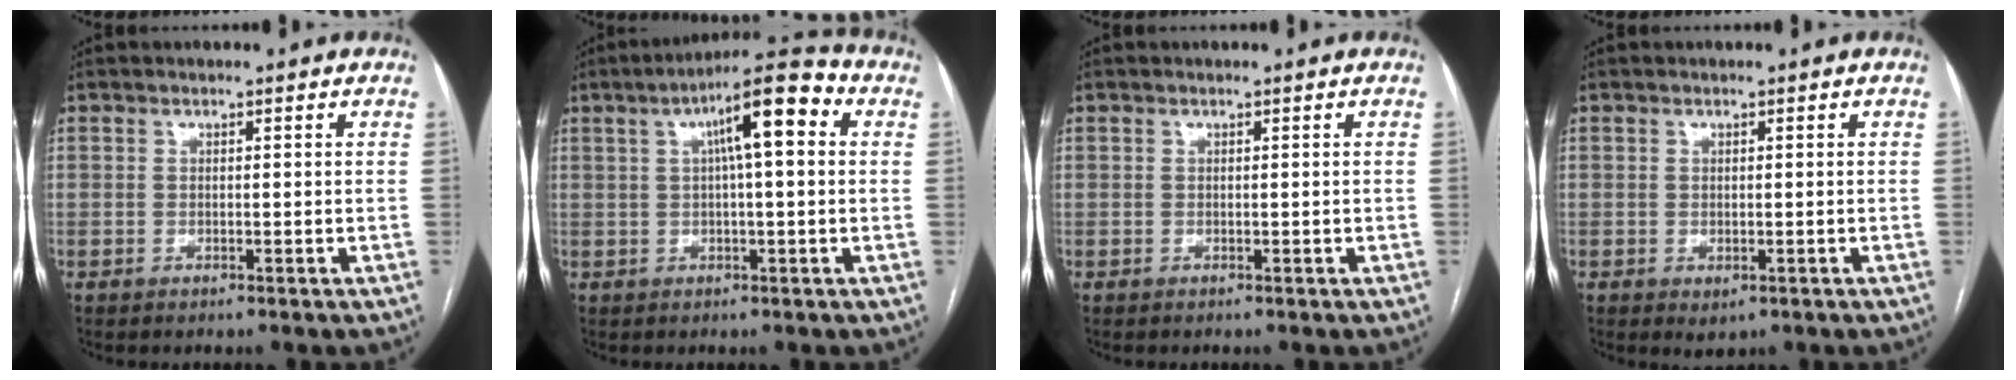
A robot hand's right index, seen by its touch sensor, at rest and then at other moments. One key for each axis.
{"total": 10.6, "fx": 3.0, "fy": 1.7, "fz": 10.0, "tx": -0.159, "ty": 0.036, "tz": 0.042}
{"total": 0.0}
{"total": 1.6, "fx": -0.6, "fy": 0.9, "fz": 1.2, "tx": -0.013, "ty": -0.002, "tz": 0.001}